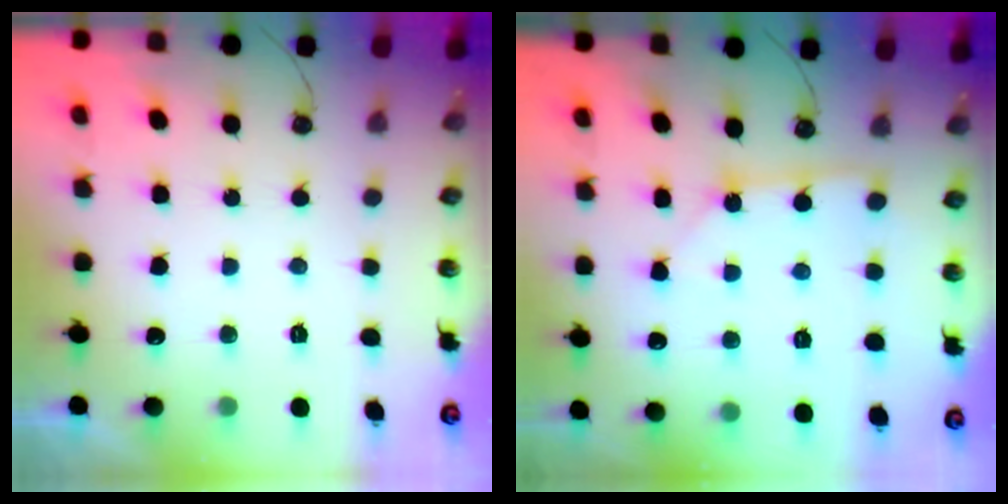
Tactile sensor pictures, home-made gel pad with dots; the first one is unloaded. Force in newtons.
{"total": 2.9, "press": 2.9, "slide": 0.2}